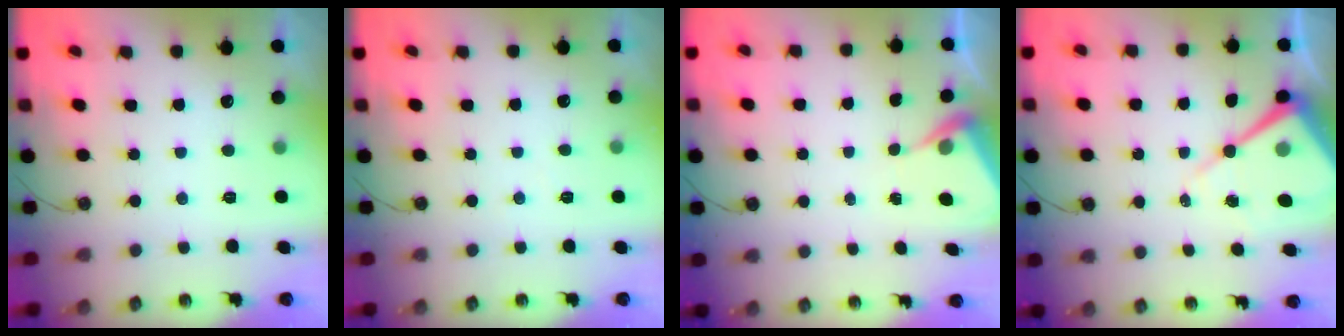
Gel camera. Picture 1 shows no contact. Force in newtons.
{"total": 2.8, "press": 2.8, "slide": 0.5}
{"total": 4.9, "press": 4.9, "slide": 0.1}
{"total": 12.6, "press": 12.6, "slide": 1.3}